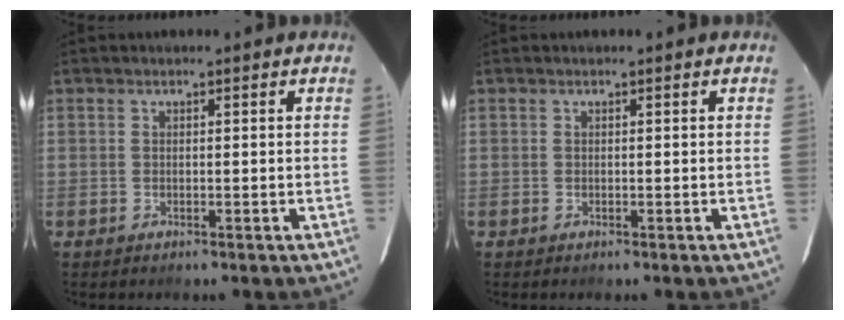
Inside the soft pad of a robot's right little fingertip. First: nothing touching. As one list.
[{"total": 0.0}]